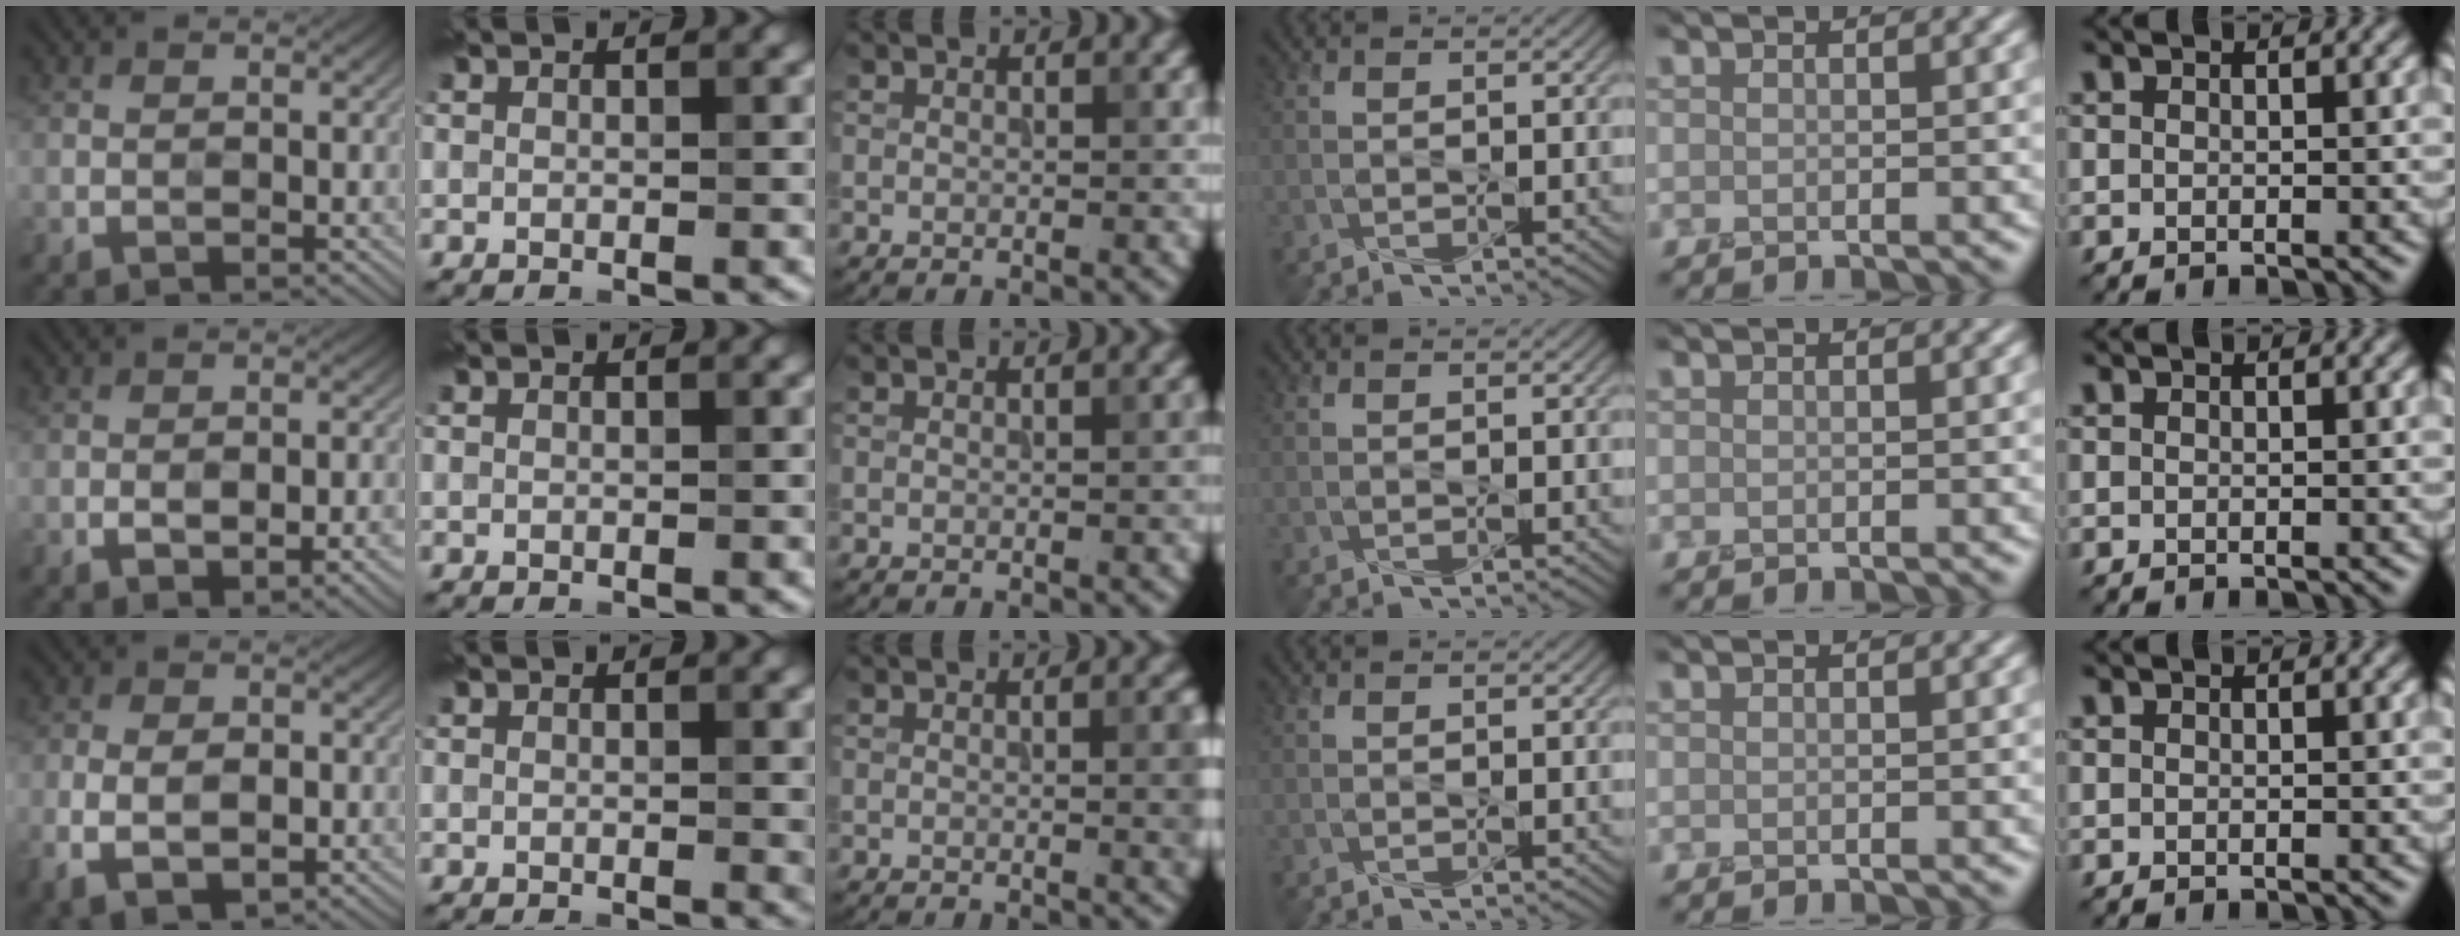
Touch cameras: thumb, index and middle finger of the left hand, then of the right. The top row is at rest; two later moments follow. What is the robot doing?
{"motion": "squeeze", "object": "air blower"}